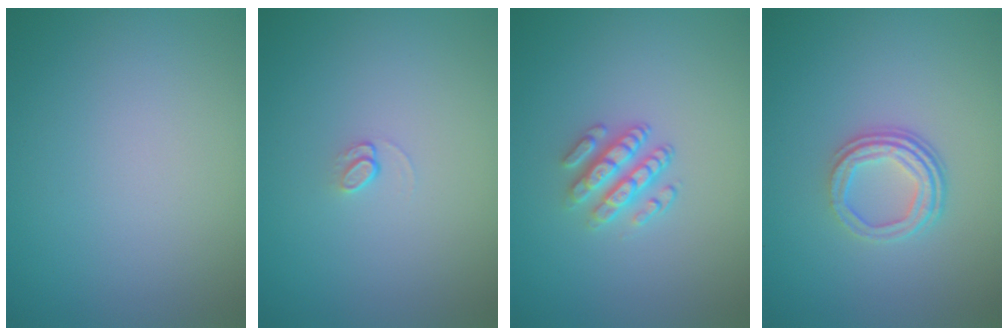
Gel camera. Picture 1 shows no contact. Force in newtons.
{"total": 0.8, "press": 0.5, "slide": 0.7}
{"total": 2.9, "press": 2.4, "slide": 1.6}
{"total": 3.5, "press": 2.5, "slide": 2.5}